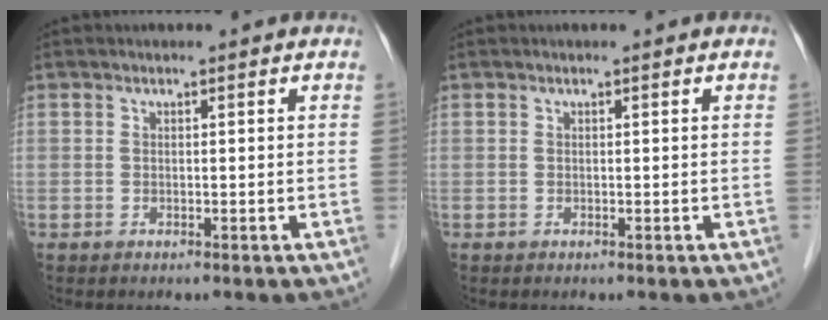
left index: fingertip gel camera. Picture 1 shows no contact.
{"total": 0.0}